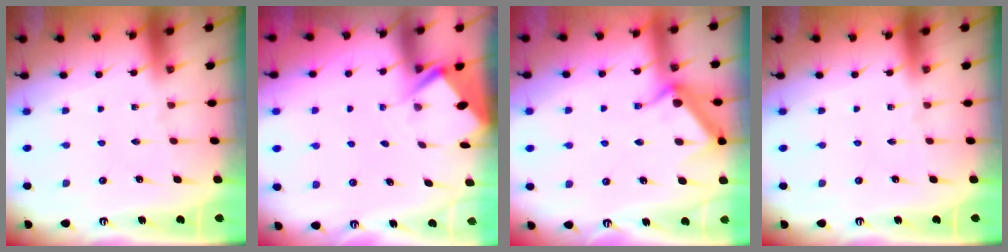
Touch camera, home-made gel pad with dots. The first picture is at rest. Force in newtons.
{"total": 3.0, "press": 2.9, "slide": 0.4}
{"total": 10.8, "press": 10.8, "slide": 0.3}
{"total": 0.0}